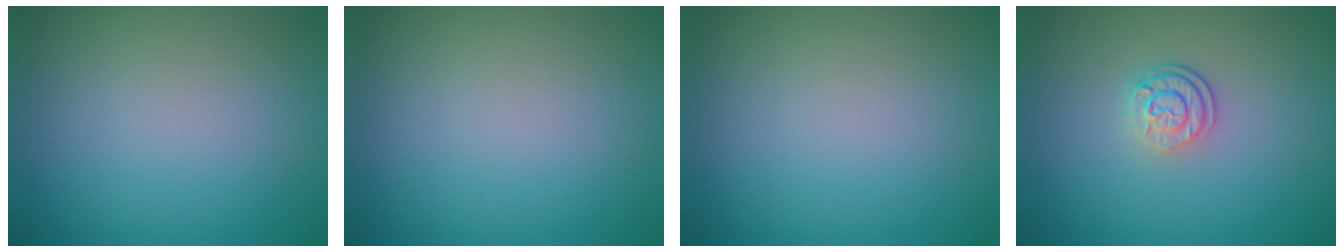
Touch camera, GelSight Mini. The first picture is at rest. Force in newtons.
{"total": 0.0}
{"total": 0.0}
{"total": 2.7, "press": 2.0, "slide": 1.8}